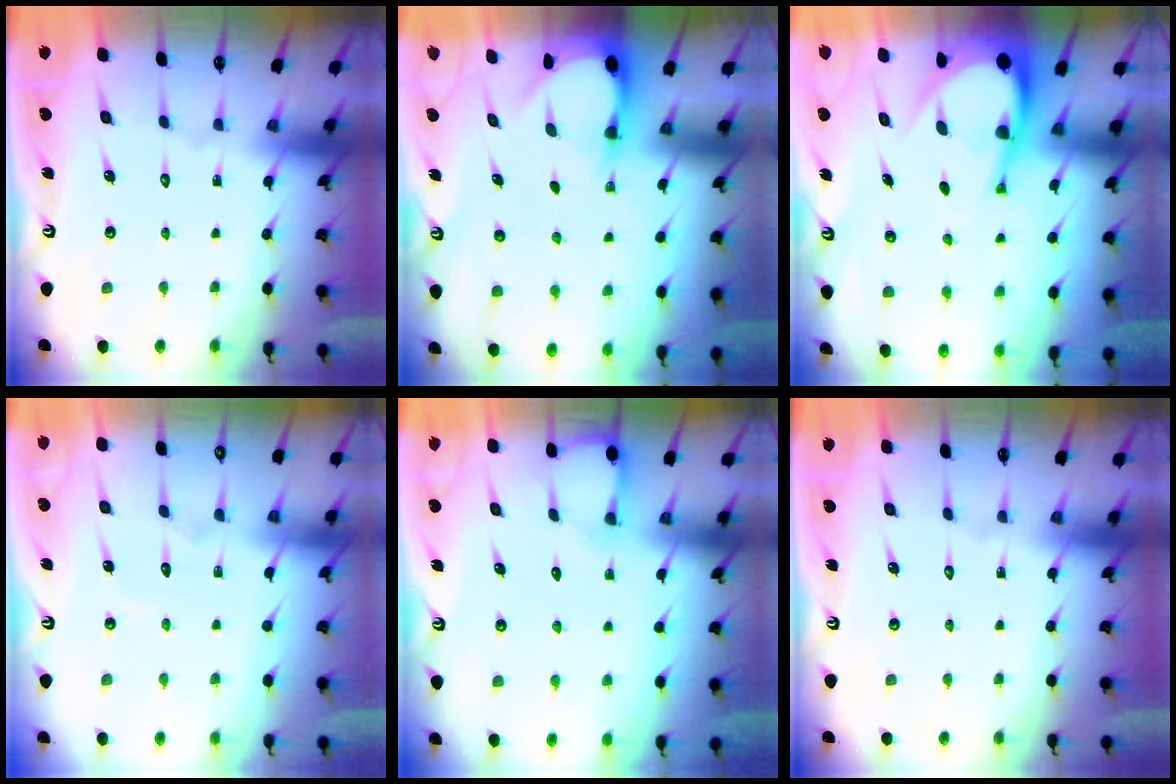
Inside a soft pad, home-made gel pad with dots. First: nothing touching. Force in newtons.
{"total": 2.9, "press": 2.9, "slide": 0.3}
{"total": 8.7, "press": 8.7, "slide": 1.1}
{"total": 3.1, "press": 3.1, "slide": 0.3}
{"total": 3.9, "press": 3.9, "slide": 0.4}
{"total": 0.0}